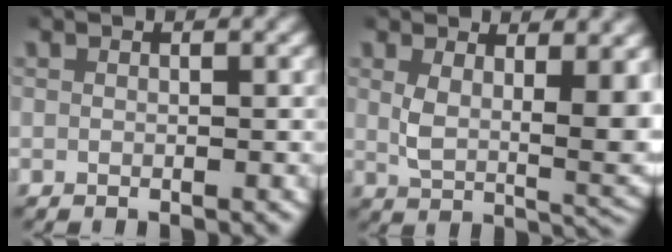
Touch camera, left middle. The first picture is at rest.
{"total": 5.7, "force": [1.4, 2.3, 5.1], "torque": [-0.078, -0.018, 0.031]}